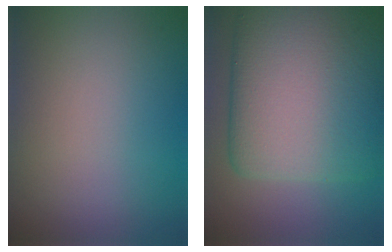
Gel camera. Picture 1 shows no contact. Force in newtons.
{"total": 13.7, "press": 13.7, "slide": 0.1}